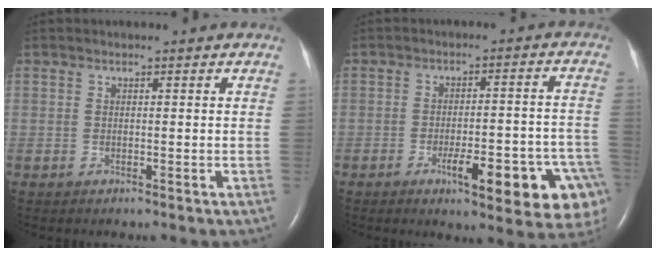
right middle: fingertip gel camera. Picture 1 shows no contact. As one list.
[{"total": 15.4, "force": [-7.9, 3.2, 12.9], "torque": [-0.083, 0.024, -0.092]}]